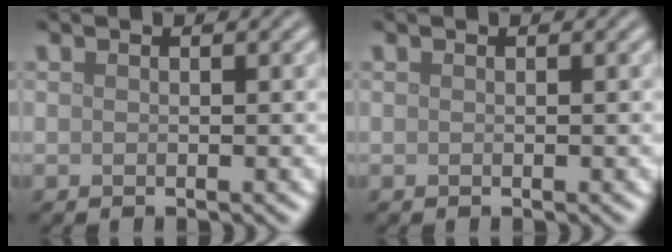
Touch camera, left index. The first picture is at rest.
{"total": 0.0}